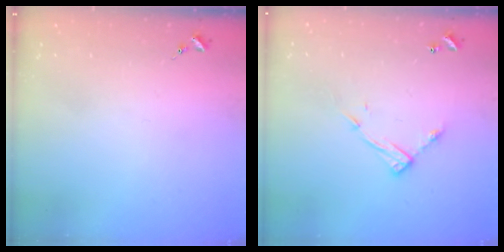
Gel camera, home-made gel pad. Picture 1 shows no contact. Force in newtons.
{"total": 10.0, "press": 9.9, "slide": 0.5}